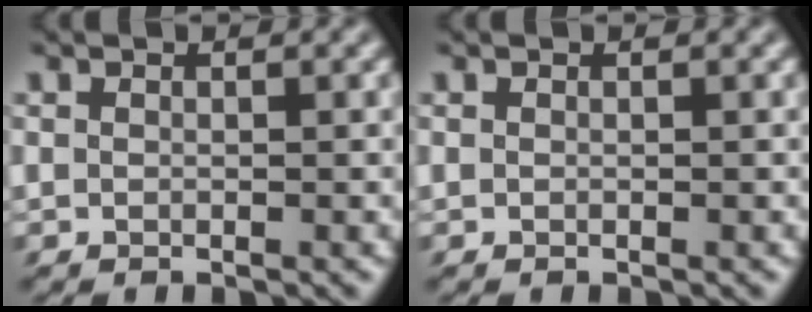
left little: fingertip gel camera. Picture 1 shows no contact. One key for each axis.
{"total": 0.0}